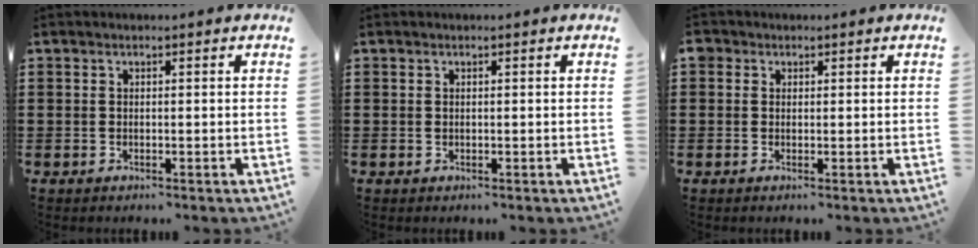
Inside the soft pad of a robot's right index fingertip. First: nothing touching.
{"total": 0.0}
{"total": 0.9, "force": [0.2, 0.8, 0.1], "torque": [-0.006, 0.003, 0.003]}